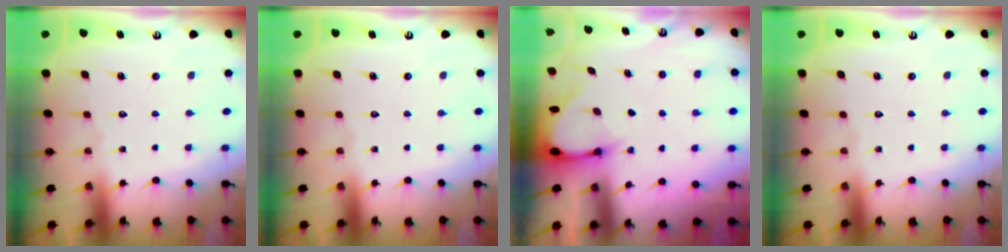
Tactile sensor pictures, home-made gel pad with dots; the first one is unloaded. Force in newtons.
{"total": 0.0}
{"total": 3.5, "press": 3.5, "slide": 0.3}
{"total": 0.0}